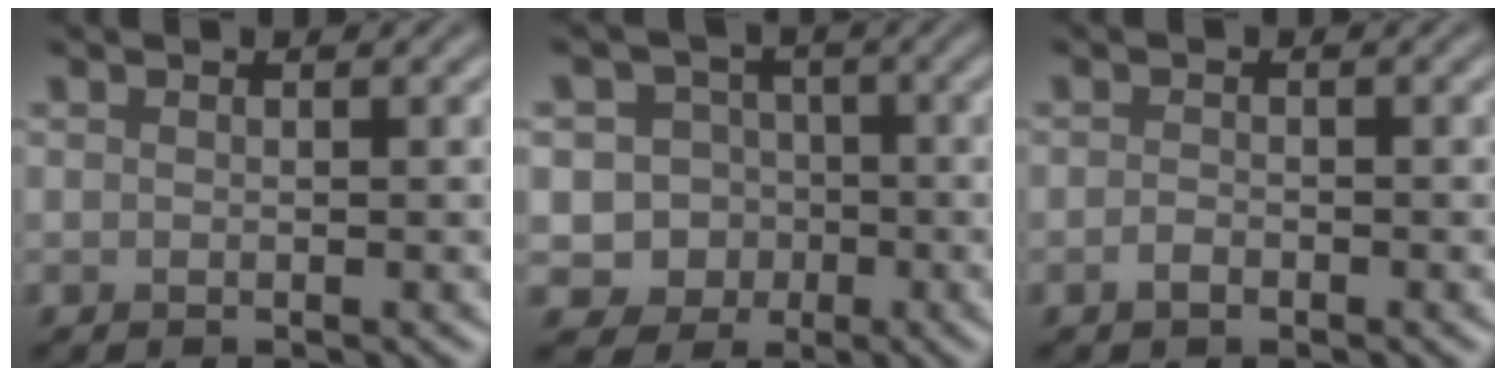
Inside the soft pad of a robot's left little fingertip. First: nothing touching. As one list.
[{"total": 8.7, "force": [-2.2, 8.2, 1.8], "torque": [-0.021, 0.009, -0.068]}, {"total": 0.9, "force": [-0.5, 0.5, 0.6], "torque": [-0.013, 0.001, -0.013]}]